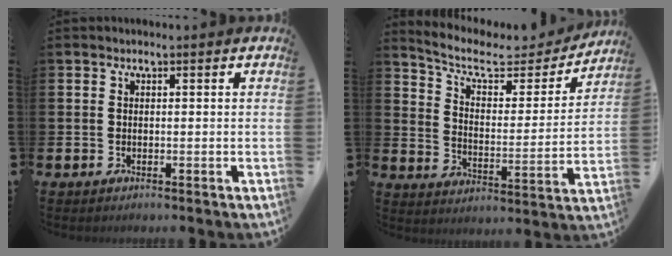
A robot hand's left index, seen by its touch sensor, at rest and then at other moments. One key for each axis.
{"total": 8.5, "fx": 7.1, "fy": 3.2, "fz": 3.3, "tx": -0.088, "ty": -0.048, "tz": 0.116}